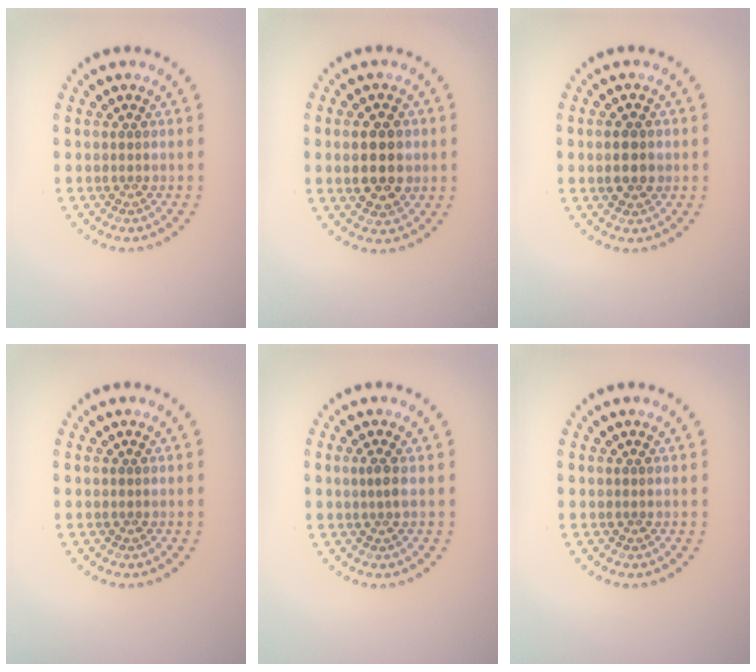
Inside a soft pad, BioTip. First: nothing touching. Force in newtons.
{"total": 4.6, "press": 4.5, "slide": 0.4}
{"total": 3.2, "press": 3.2, "slide": 0.1}
{"total": 0.0}
{"total": 1.0, "press": 0.8, "slide": 0.7}
{"total": 0.0}